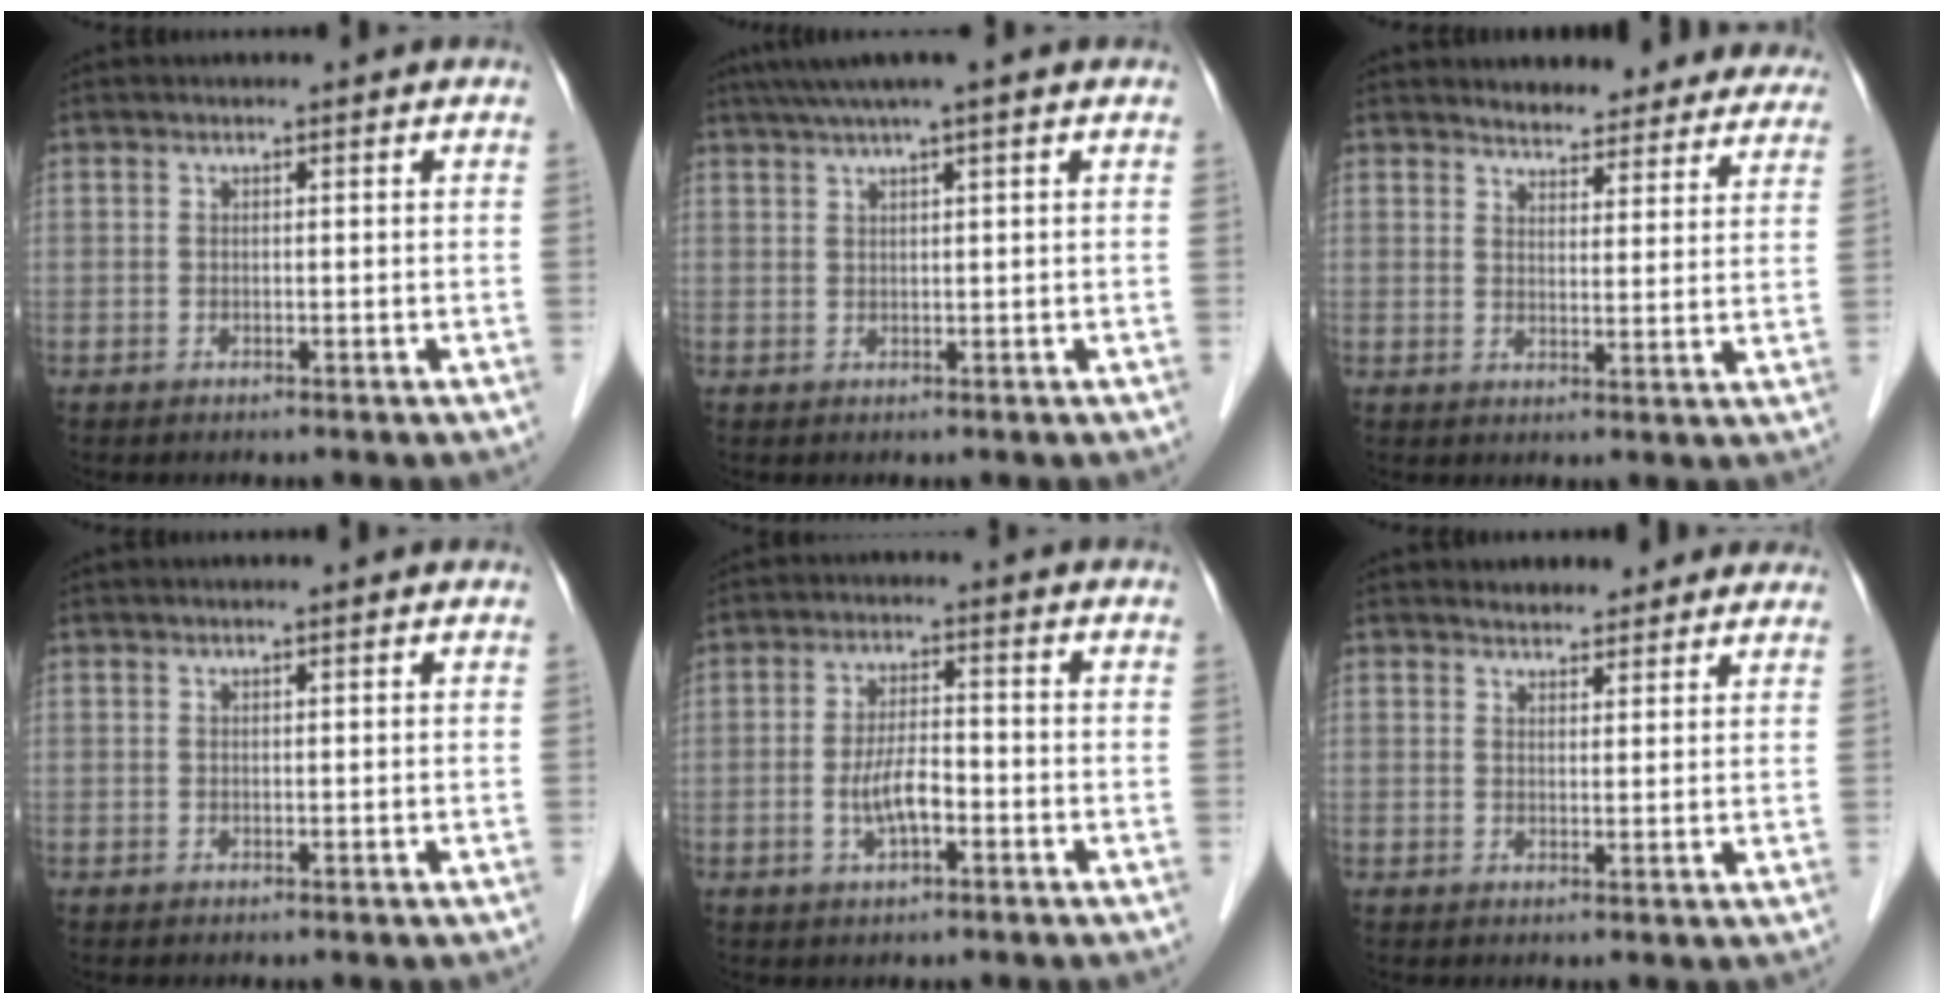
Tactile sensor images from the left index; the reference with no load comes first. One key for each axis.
{"total": 5.5, "fx": 3.8, "fy": -0.7, "fz": 3.9, "tx": -0.069, "ty": 0.032, "tz": 0.066}
{"total": 14.6, "fx": 13.6, "fy": 4.3, "fz": 3.3, "tx": -0.008, "ty": -0.010, "tz": 0.145}
{"total": 0.5, "fx": 0.4, "fy": -0.1, "fz": 0.3, "tx": -0.006, "ty": 0.006, "tz": 0.010}
{"total": 5.1, "fx": -1.7, "fy": 1.7, "fz": 4.5, "tx": -0.092, "ty": 0.006, "tz": -0.030}
{"total": 5.6, "fx": 4.9, "fy": 2.2, "fz": 1.3, "tx": -0.007, "ty": 0.016, "tz": 0.061}